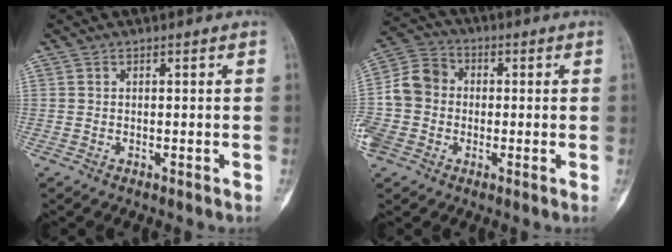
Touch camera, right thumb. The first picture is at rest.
{"total": 11.5, "force": [-1.6, 10.0, 5.5], "torque": [-0.111, 0.033, -0.038]}